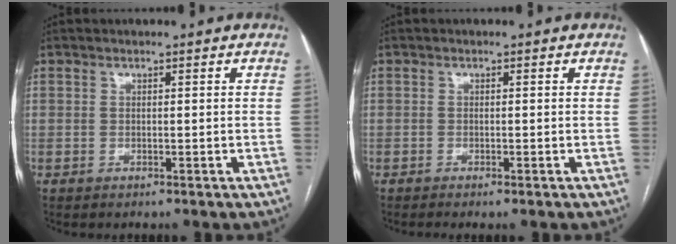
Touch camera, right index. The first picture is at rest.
{"total": 1.1, "force": [-0.7, -0.2, 0.9], "torque": [-0.016, -0.002, -0.012]}